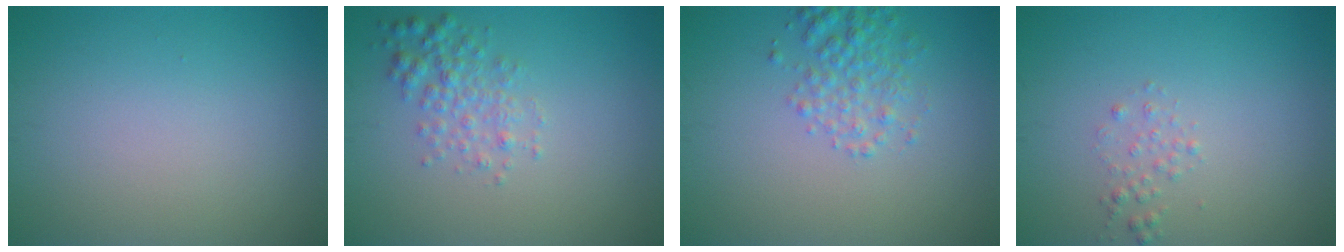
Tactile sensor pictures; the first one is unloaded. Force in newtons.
{"total": 2.4, "press": 2.4, "slide": 0.1}
{"total": 2.7, "press": 2.7, "slide": 0.1}
{"total": 0.9, "press": 0.9, "slide": 0.1}